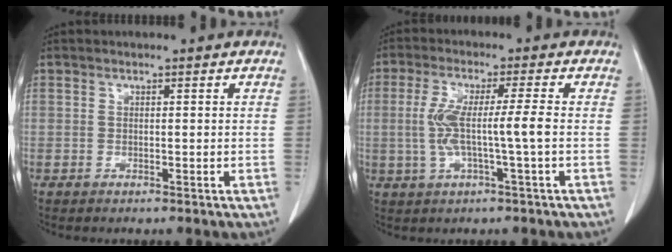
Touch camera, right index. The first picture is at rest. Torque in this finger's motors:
{"motor_torque": [0.90, -0.24, 0.52, 0.17]}